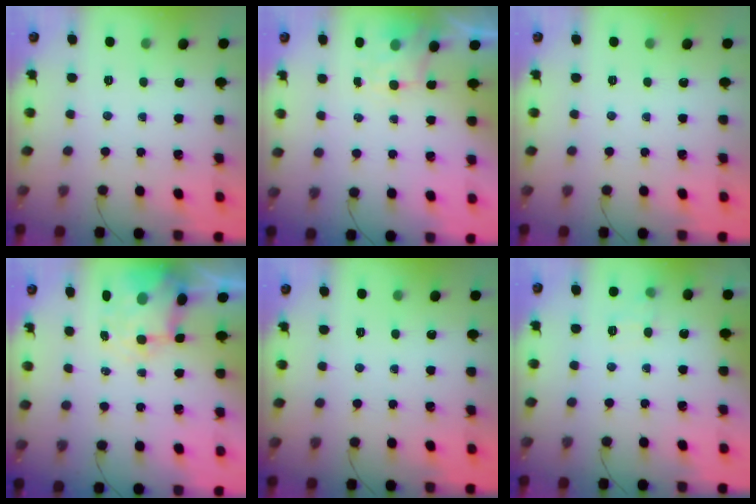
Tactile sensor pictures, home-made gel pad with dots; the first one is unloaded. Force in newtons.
{"total": 2.0, "press": 1.8, "slide": 1.0}
{"total": 0.0}
{"total": 7.6, "press": 7.4, "slide": 1.8}
{"total": 0.0}
{"total": 5.1, "press": 4.7, "slide": 2.0}